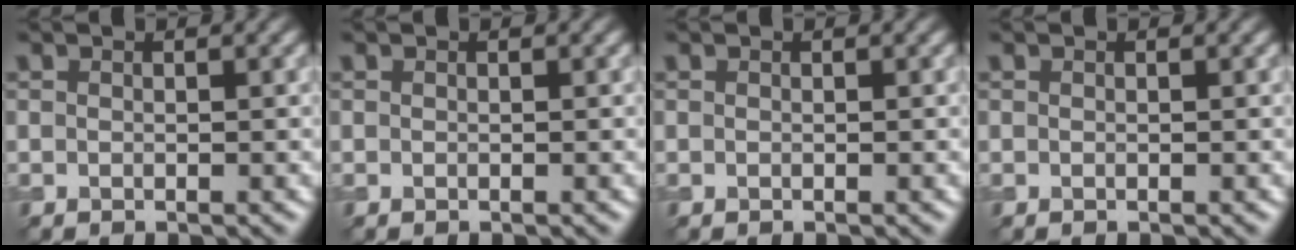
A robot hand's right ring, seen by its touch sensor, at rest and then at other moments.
{"total": 0.0}
{"total": 0.0}
{"total": 0.0}